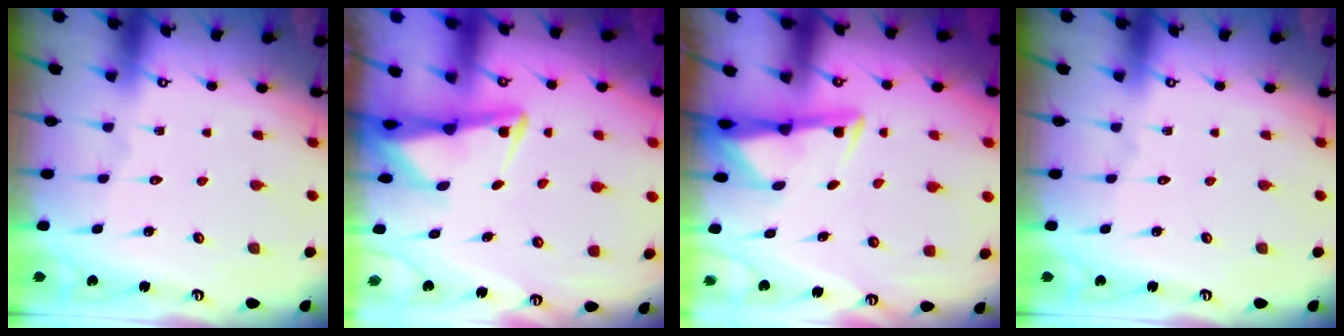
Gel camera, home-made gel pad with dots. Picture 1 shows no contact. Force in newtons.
{"total": 2.8, "press": 2.7, "slide": 0.6}
{"total": 2.8, "press": 2.7, "slide": 0.5}
{"total": 0.0}